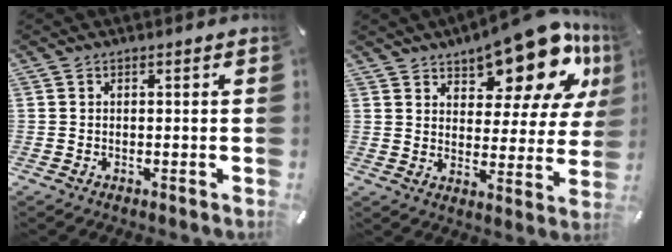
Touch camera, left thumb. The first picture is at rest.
{"total": 16.9, "force": [12.7, 7.2, 8.5], "torque": [-0.108, -0.099, 0.213]}